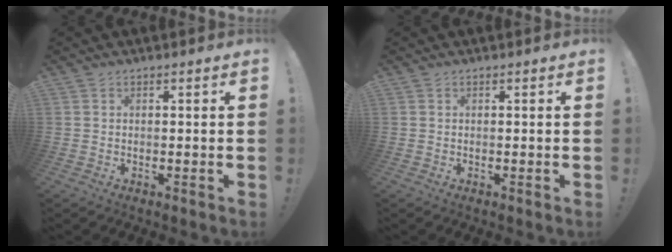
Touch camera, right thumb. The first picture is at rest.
{"total": 0.0}